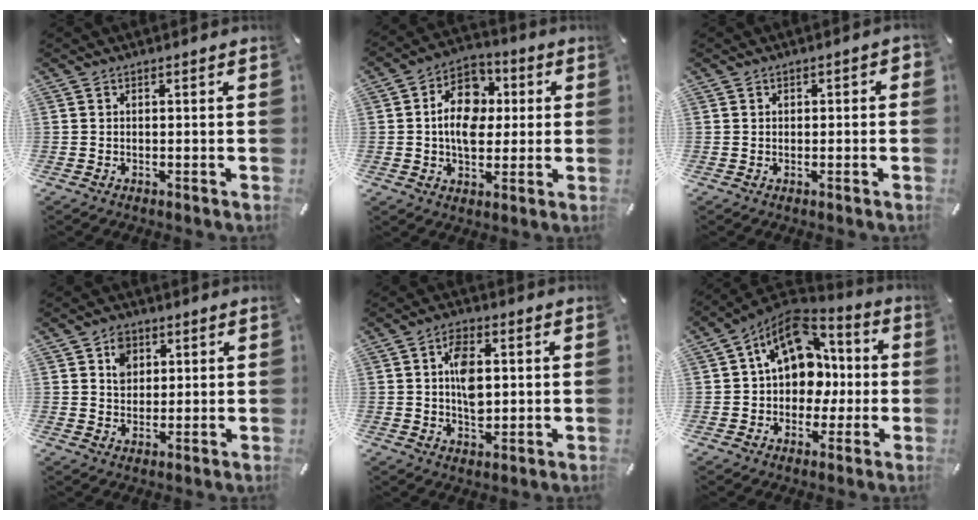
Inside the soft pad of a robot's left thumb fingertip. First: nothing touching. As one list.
[{"total": 12.3, "force": [0.6, 9.4, 8.0], "torque": [-0.137, 0.015, 0.012]}, {"total": 1.0, "force": [-0.2, 0.9, 0.4], "torque": [-0.007, 0.004, -0.005]}, {"total": 5.5, "force": [2.1, 4.7, 2.1], "torque": [-0.031, 0.001, 0.035]}, {"total": 7.9, "force": [1.1, 4.9, 6.1], "torque": [-0.105, 0.002, 0.014]}, {"total": 14.8, "force": [2.6, 11.8, 8.5], "torque": [-0.139, -0.018, 0.050]}]